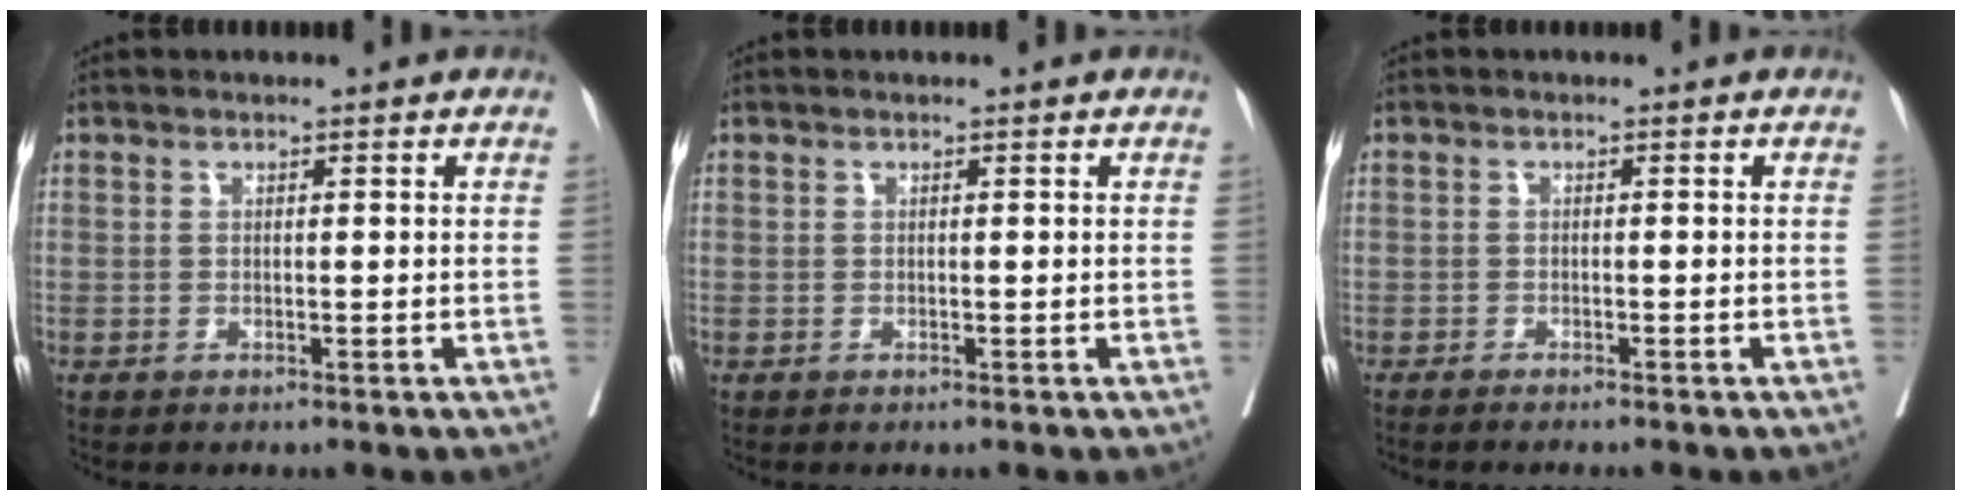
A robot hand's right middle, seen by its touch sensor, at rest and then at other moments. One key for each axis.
{"total": 0.0}
{"total": 4.0, "fx": -3.5, "fy": 0.2, "fz": 2.0, "tx": -0.023, "ty": -0.004, "tz": -0.046}